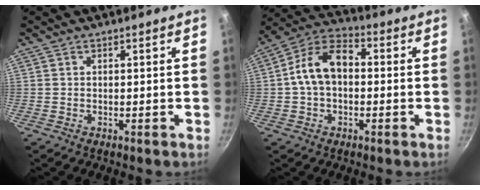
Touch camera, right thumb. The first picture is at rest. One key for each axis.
{"total": 10.9, "fx": 0.1, "fy": 7.2, "fz": 8.2, "tx": -0.128, "ty": 0.039, "tz": -0.016}